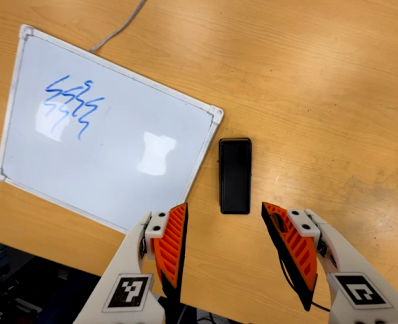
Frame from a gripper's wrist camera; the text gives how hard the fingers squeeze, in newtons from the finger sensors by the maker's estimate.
{"total": 0.0}